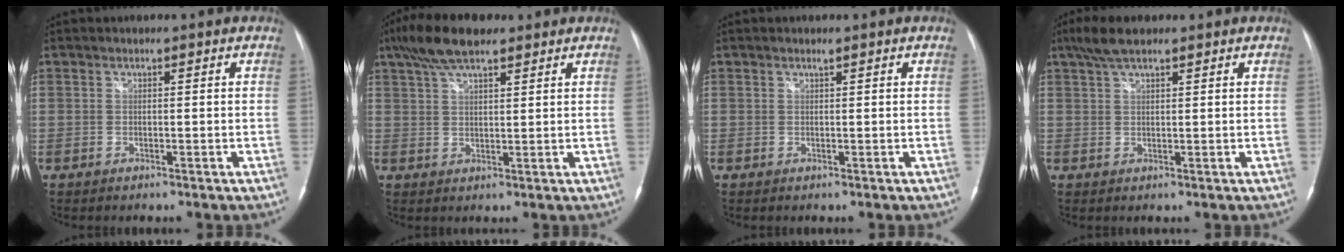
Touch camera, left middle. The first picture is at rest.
{"total": 9.8, "force": [7.1, 3.0, 6.1], "torque": [-0.124, 0.023, 0.126]}
{"total": 0.0}
{"total": 4.7, "force": [3.5, 1.3, 2.9], "torque": [-0.068, 0.016, 0.067]}